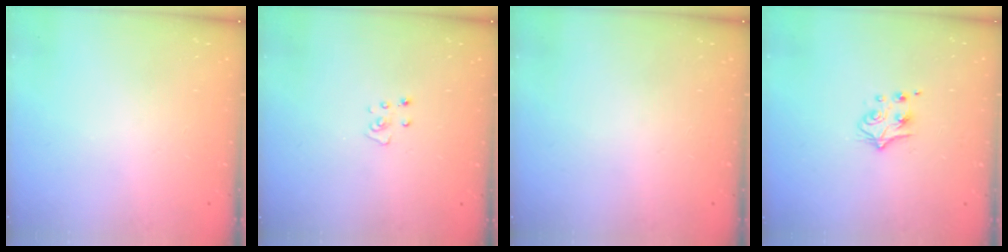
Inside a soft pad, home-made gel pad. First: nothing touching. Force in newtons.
{"total": 2.8, "press": 2.8, "slide": 0.2}
{"total": 0.0}
{"total": 5.0, "press": 4.9, "slide": 0.6}